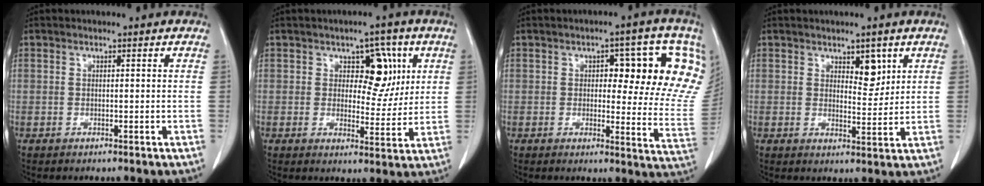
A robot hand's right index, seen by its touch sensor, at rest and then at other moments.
{"total": 7.2, "force": [2.4, 4.2, 5.3], "torque": [-0.057, 0.011, 0.036]}
{"total": 15.0, "force": [4.8, 5.0, 13.3], "torque": [-0.151, 0.008, 0.052]}
{"total": 3.9, "force": [2.1, 1.8, 2.7], "torque": [-0.035, -0.006, 0.034]}